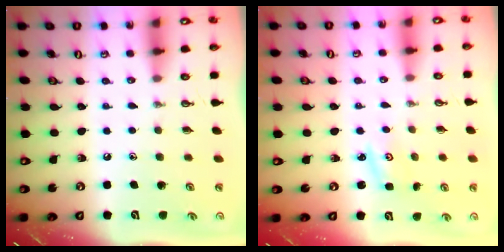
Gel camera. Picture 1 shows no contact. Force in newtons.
{"total": 2.3, "press": 2.3, "slide": 0.3}